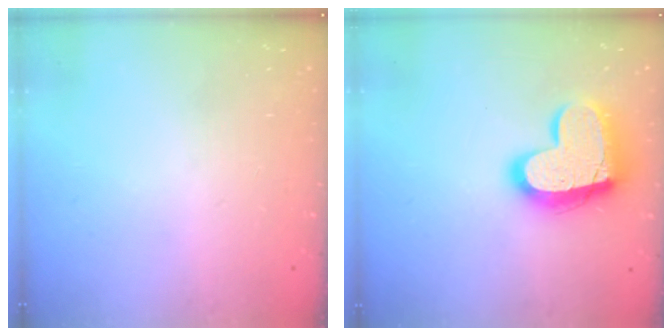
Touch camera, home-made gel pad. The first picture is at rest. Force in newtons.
{"total": 17.6, "press": 17.6, "slide": 1.2}